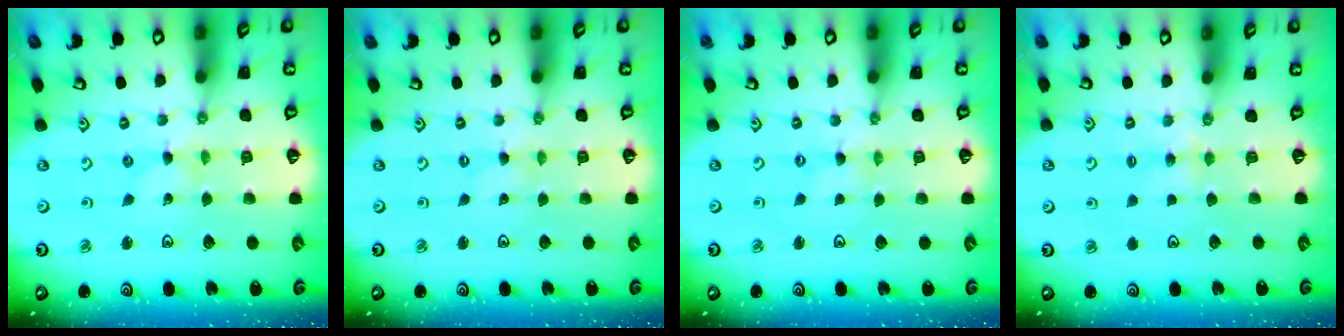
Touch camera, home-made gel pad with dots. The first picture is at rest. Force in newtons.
{"total": 0.0}
{"total": 0.0}
{"total": 4.0, "press": 4.0, "slide": 0.7}